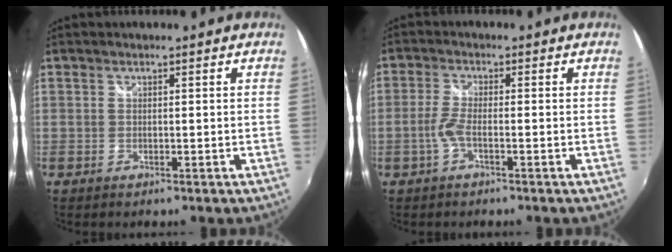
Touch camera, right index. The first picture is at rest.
{"total": 3.1, "force": [-1.3, 0.4, 2.7], "torque": [-0.068, 0.001, -0.029]}